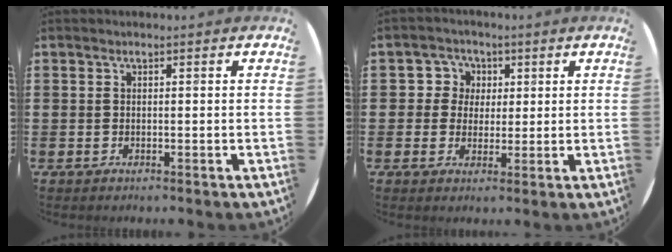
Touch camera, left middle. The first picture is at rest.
{"total": 3.5, "force": [1.2, 3.3, 0.1], "torque": [-0.011, 0.010, 0.019]}